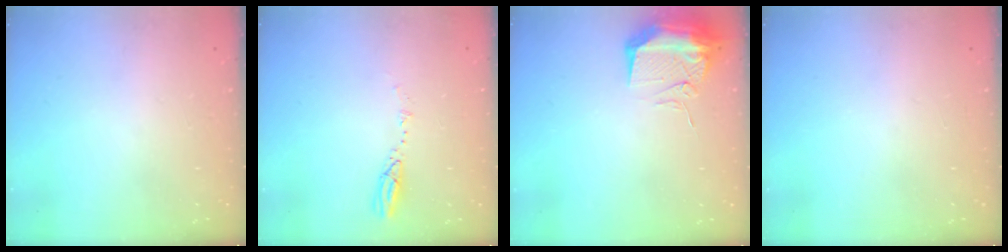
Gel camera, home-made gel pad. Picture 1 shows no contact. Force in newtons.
{"total": 5.2, "press": 5.2, "slide": 0.4}
{"total": 11.4, "press": 11.2, "slide": 1.9}
{"total": 1.0, "press": 0.0, "slide": 1.0}